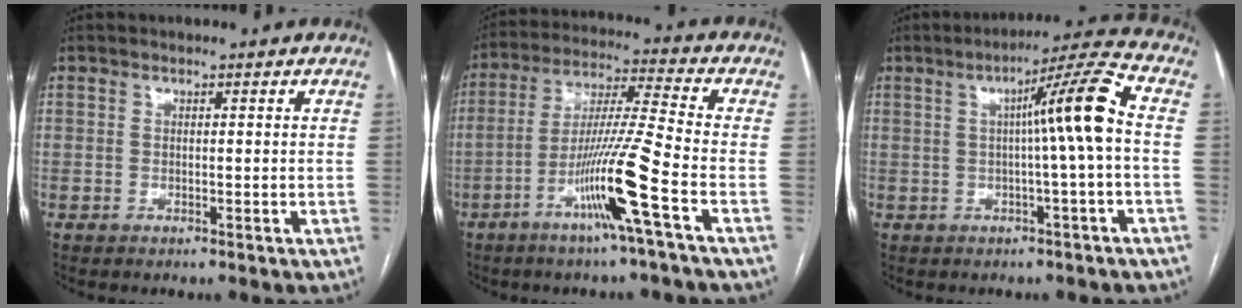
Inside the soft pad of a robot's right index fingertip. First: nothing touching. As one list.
[{"total": 12.4, "force": [-5.4, -1.8, 11.0], "torque": [-0.209, -0.006, -0.104]}, {"total": 9.4, "force": [0.3, -1.4, 9.3], "torque": [-0.139, 0.017, 0.005]}]